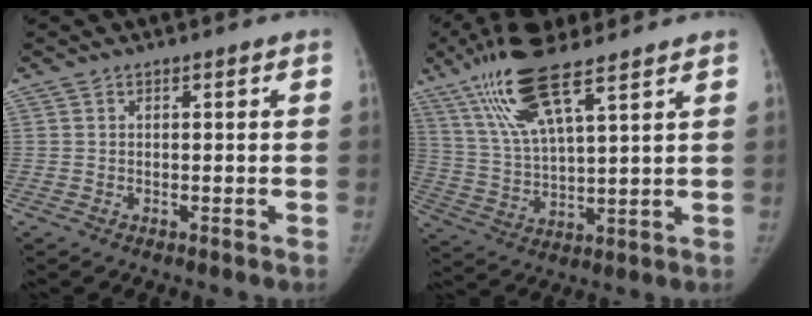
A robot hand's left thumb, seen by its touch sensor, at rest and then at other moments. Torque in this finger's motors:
{"motor_torque": [0.09, -0.03, 1.60, -1.17, 0.41]}